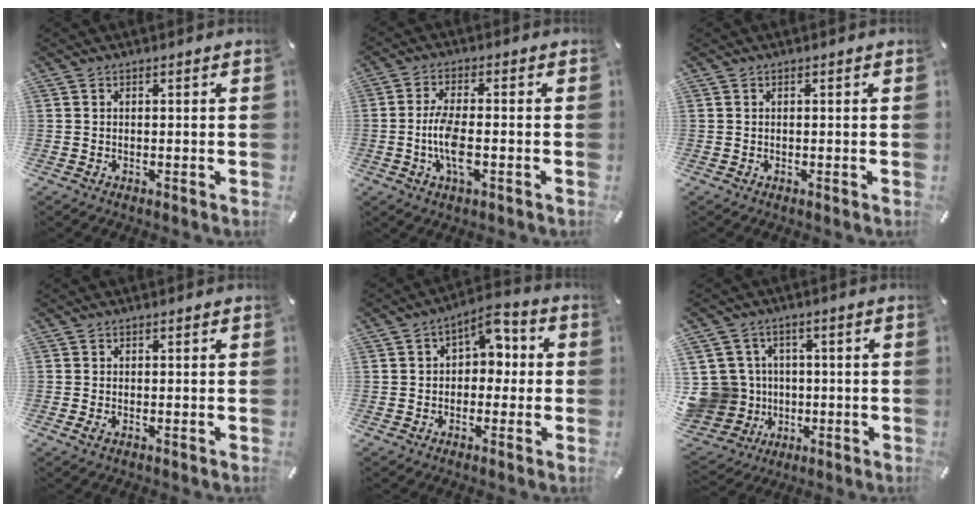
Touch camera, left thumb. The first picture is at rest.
{"total": 7.9, "force": [-1.7, 2.8, 7.2], "torque": [-0.155, -0.005, -0.033]}
{"total": 0.0}
{"total": 0.8, "force": [-0.2, 0.3, 0.7], "torque": [-0.012, -0.001, -0.003]}
{"total": 7.0, "force": [1.4, 5.3, 4.4], "torque": [-0.060, -0.007, 0.019]}
{"total": 12.0, "force": [-0.8, 11.5, 3.5], "torque": [-0.103, 0.008, -0.008]}